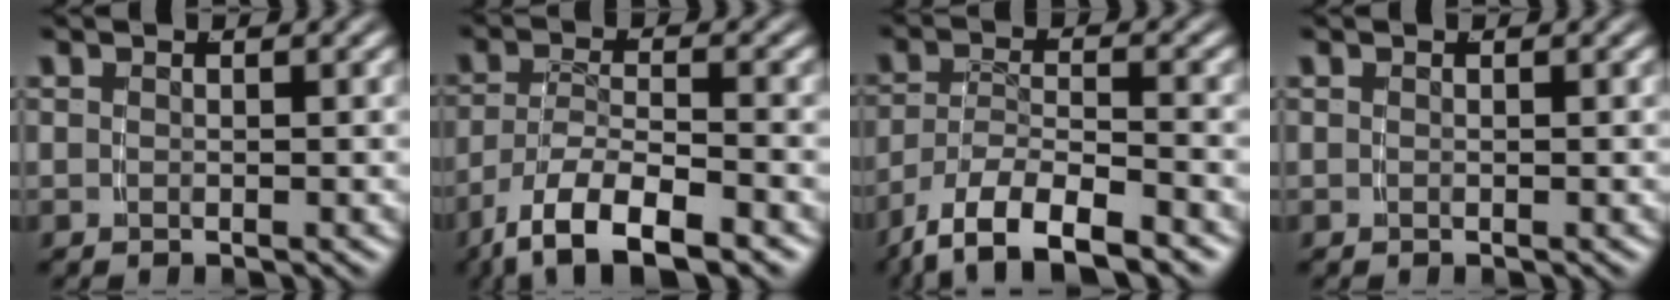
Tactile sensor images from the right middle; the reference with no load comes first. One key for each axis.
{"total": 7.8, "fx": -4.9, "fy": 3.2, "fz": 5.1, "tx": -0.097, "ty": -0.031, "tz": -0.061}
{"total": 8.1, "fx": -5.3, "fy": 3.8, "fz": 4.7, "tx": -0.092, "ty": -0.026, "tz": -0.073}
{"total": 0.0}